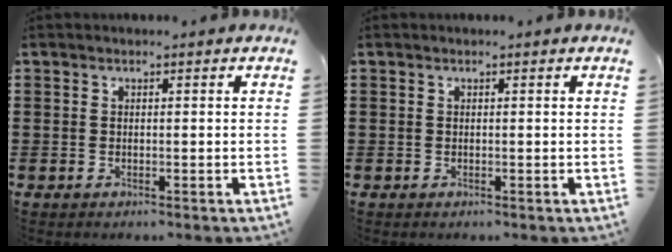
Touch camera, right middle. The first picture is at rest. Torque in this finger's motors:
{"motor_torque": [-0.02, -0.10, -0.01, 0.01]}